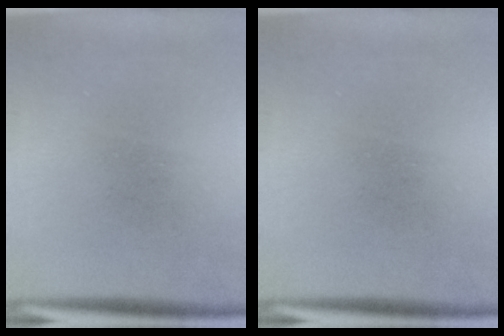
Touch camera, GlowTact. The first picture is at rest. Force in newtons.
{"total": 0.0}